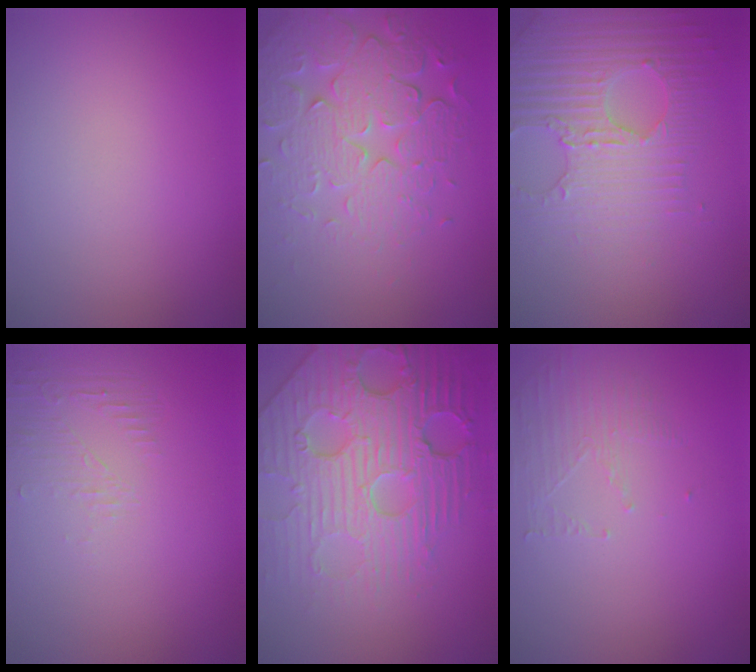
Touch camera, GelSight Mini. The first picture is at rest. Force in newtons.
{"total": 6.8, "press": 5.1, "slide": 4.5}
{"total": 4.7, "press": 4.2, "slide": 2.1}
{"total": 1.3, "press": 0.0, "slide": 1.3}
{"total": 7.5, "press": 5.9, "slide": 4.7}
{"total": 1.6, "press": 0.7, "slide": 1.4}